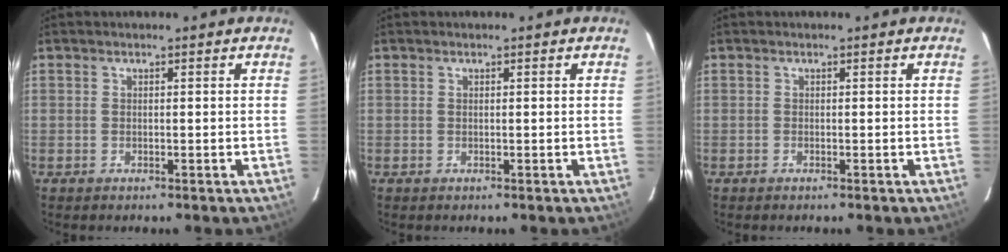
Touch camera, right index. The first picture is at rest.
{"total": 0.0}
{"total": 0.0}